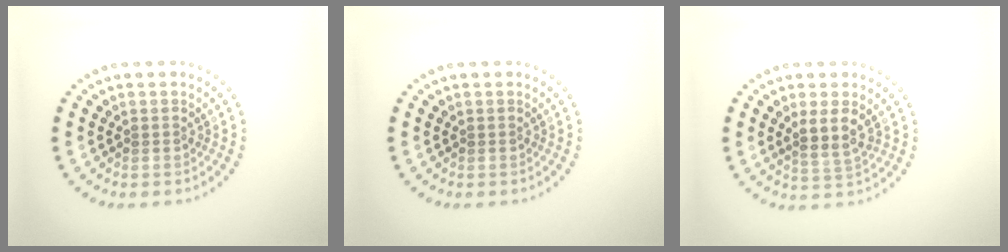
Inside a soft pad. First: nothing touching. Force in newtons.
{"total": 0.0}
{"total": 2.3, "press": 1.9, "slide": 1.3}